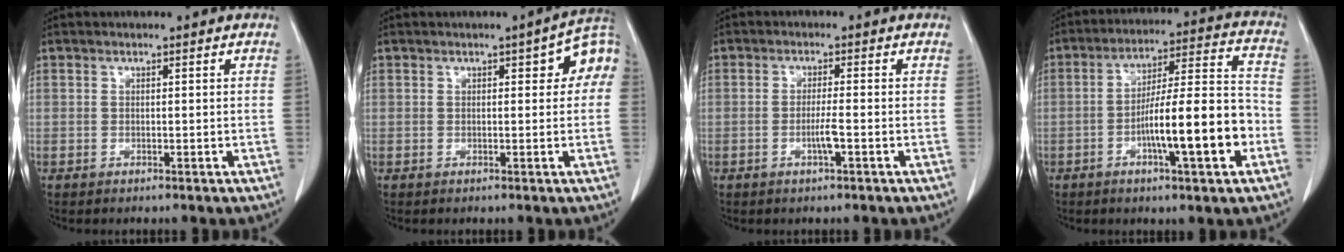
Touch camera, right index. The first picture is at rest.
{"total": 5.7, "force": [1.4, 1.9, 5.2], "torque": [-0.061, 0.023, 0.010]}
{"total": 2.6, "force": [-0.9, -0.1, 2.4], "torque": [-0.048, -0.002, -0.017]}
{"total": 14.7, "force": [-4.7, 1.4, 13.8], "torque": [-0.222, 0.013, -0.072]}